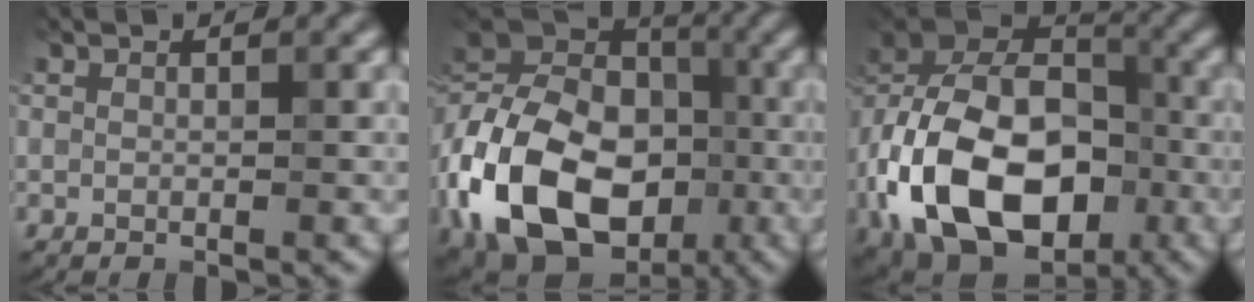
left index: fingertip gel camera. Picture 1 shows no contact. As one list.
[{"total": 18.0, "force": [-6.2, 13.0, 10.8], "torque": [-0.232, 0.000, -0.116]}, {"total": 17.3, "force": [-5.7, 11.2, 11.9], "torque": [-0.215, 0.003, -0.113]}]